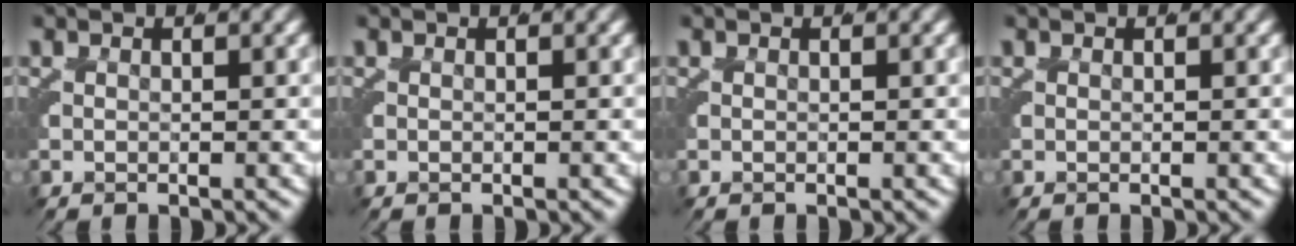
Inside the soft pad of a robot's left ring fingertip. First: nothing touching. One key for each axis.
{"total": 0.0}
{"total": 0.0}
{"total": 0.0}